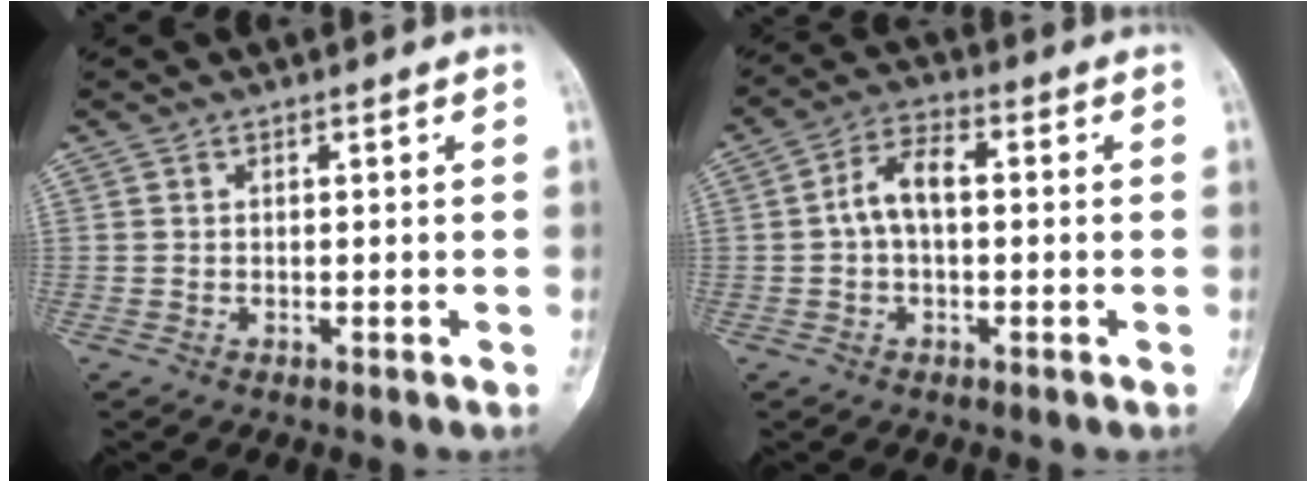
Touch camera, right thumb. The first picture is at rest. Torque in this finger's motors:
{"motor_torque": [0.10, 0.10, 0.28, -0.15, 0.17]}